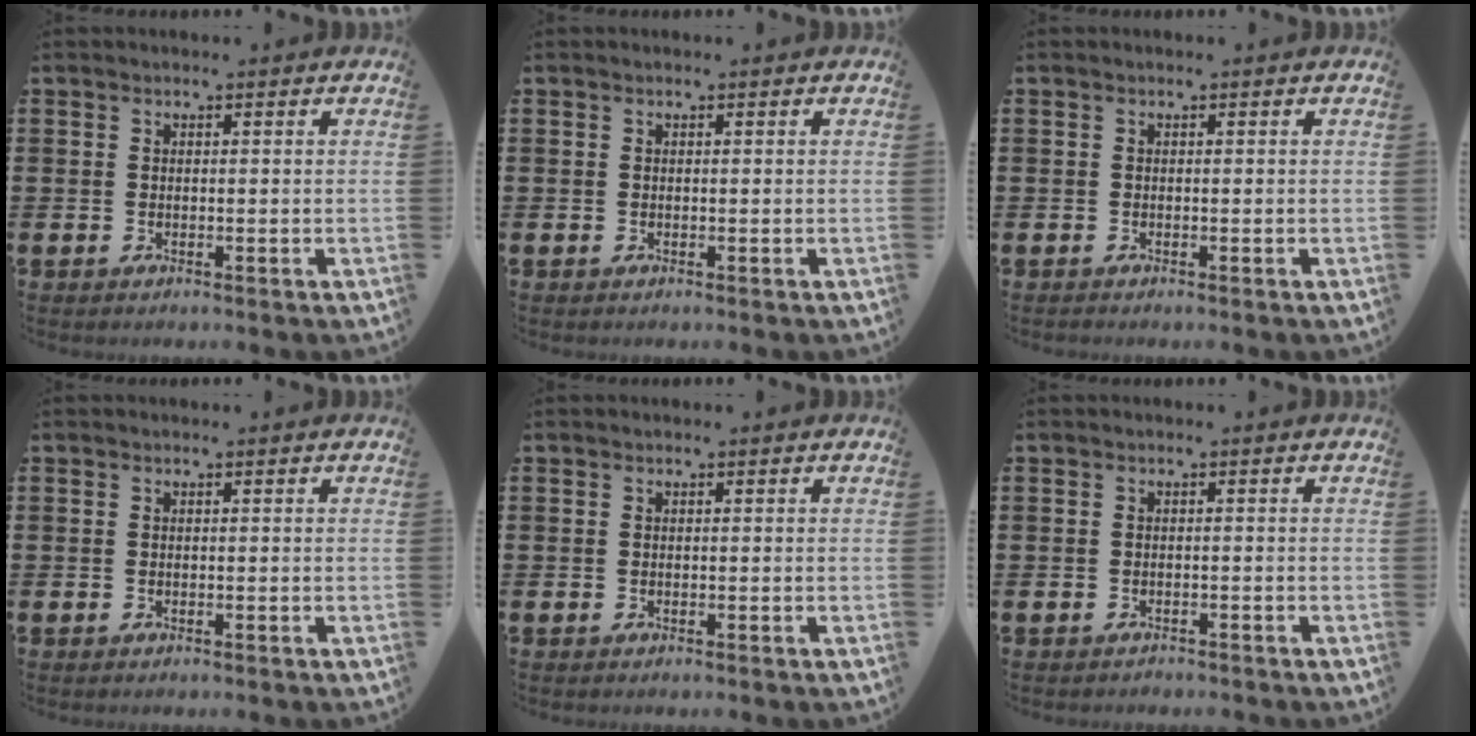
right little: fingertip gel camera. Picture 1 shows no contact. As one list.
[{"total": 0.0}, {"total": 0.0}, {"total": 0.0}, {"total": 0.0}, {"total": 0.5, "force": [-0.5, 0.1, 0.0], "torque": [-0.002, -0.002, -0.011]}]